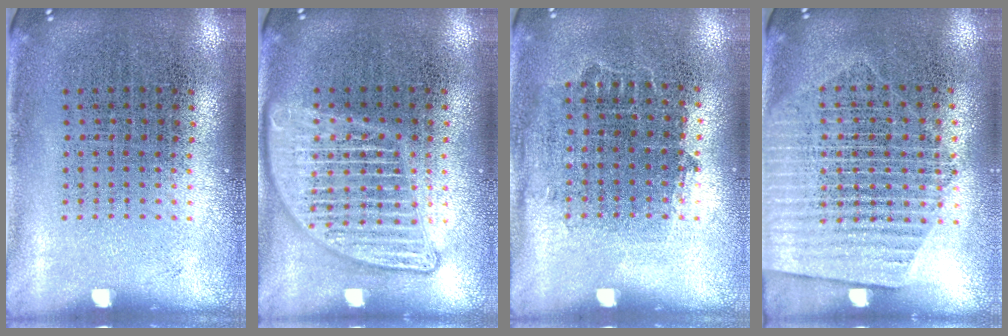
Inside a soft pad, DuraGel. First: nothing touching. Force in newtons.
{"total": 2.7, "press": 2.7, "slide": 0.2}
{"total": 0.8, "press": 0.7, "slide": 0.4}
{"total": 1.7, "press": 1.5, "slide": 0.7}